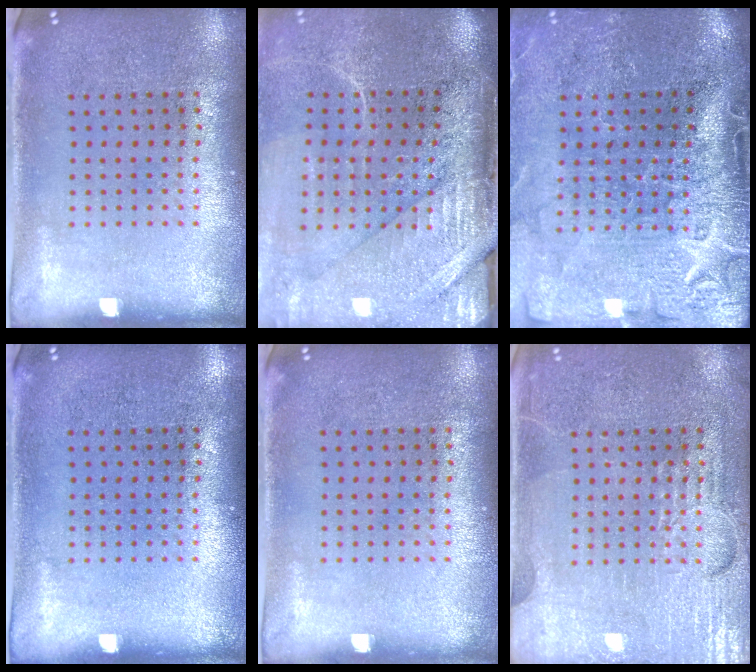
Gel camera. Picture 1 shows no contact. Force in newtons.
{"total": 4.2, "press": 3.6, "slide": 2.2}
{"total": 4.4, "press": 3.7, "slide": 2.5}
{"total": 0.0}
{"total": 0.0}
{"total": 5.6, "press": 5.5, "slide": 0.8}